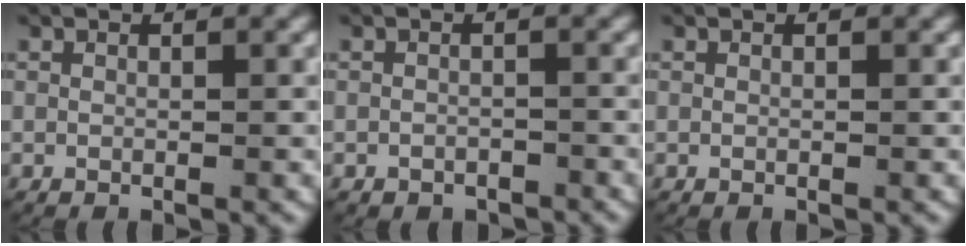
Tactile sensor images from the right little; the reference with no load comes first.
{"total": 1.4, "force": [-1.1, 0.9, 0.2], "torque": [0.000, -0.004, -0.017]}
{"total": 0.0}